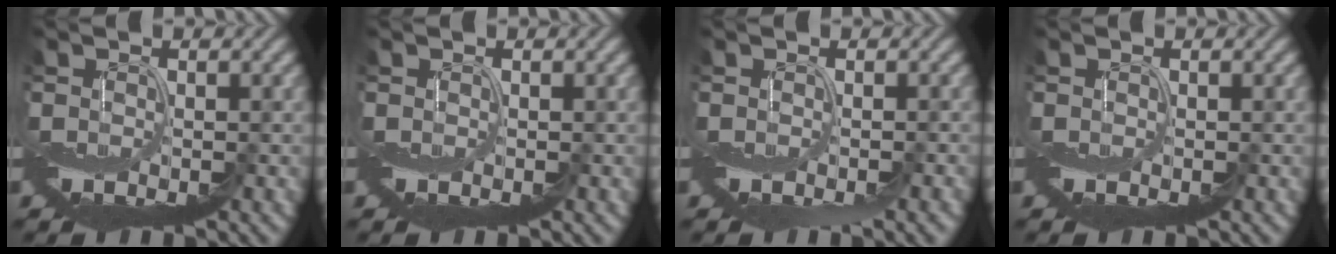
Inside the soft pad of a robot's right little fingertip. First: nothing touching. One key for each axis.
{"total": 0.0}
{"total": 1.6, "fx": -1.1, "fy": -0.1, "fz": 1.2, "tx": -0.014, "ty": -0.006, "tz": -0.015}
{"total": 0.0}